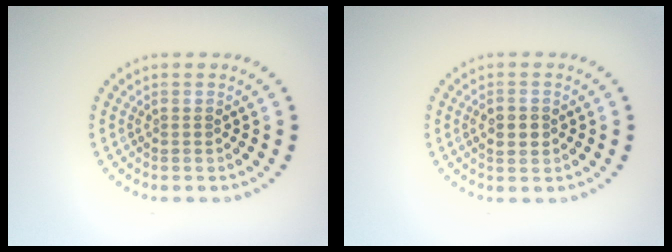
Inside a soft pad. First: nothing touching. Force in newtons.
{"total": 2.5, "press": 2.5, "slide": 0.1}